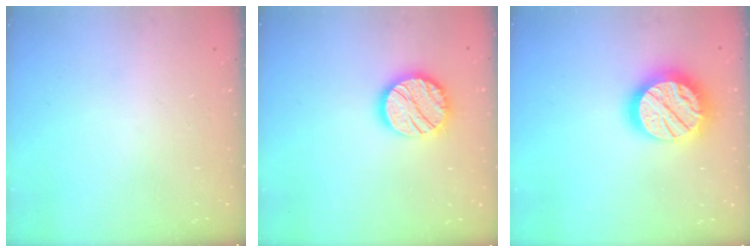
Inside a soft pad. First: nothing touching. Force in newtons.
{"total": 14.9, "press": 14.9, "slide": 0.9}
{"total": 19.9, "press": 19.8, "slide": 1.5}